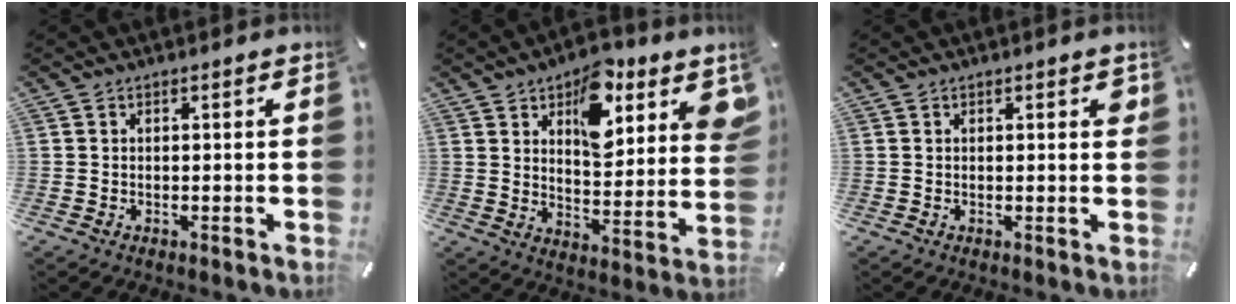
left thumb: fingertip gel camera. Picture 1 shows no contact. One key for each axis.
{"total": 14.4, "fx": 8.3, "fy": 7.5, "fz": 9.0, "tx": -0.103, "ty": -0.051, "tz": 0.139}
{"total": 1.4, "fx": 0.6, "fy": 0.6, "fz": 1.2, "tx": -0.009, "ty": -0.003, "tz": 0.005}